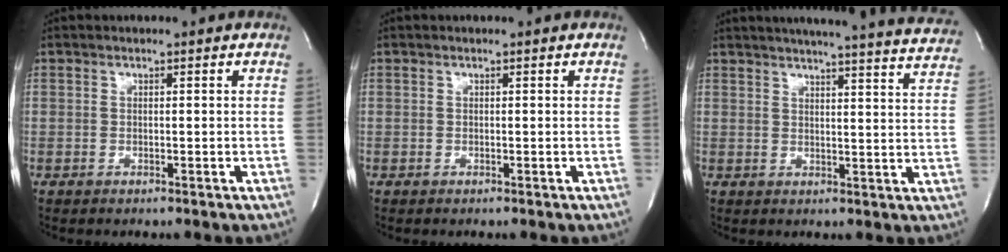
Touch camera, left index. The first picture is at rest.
{"total": 0.0}
{"total": 25.1, "force": [23.4, 1.1, 9.2], "torque": [-0.139, -0.056, 0.267]}